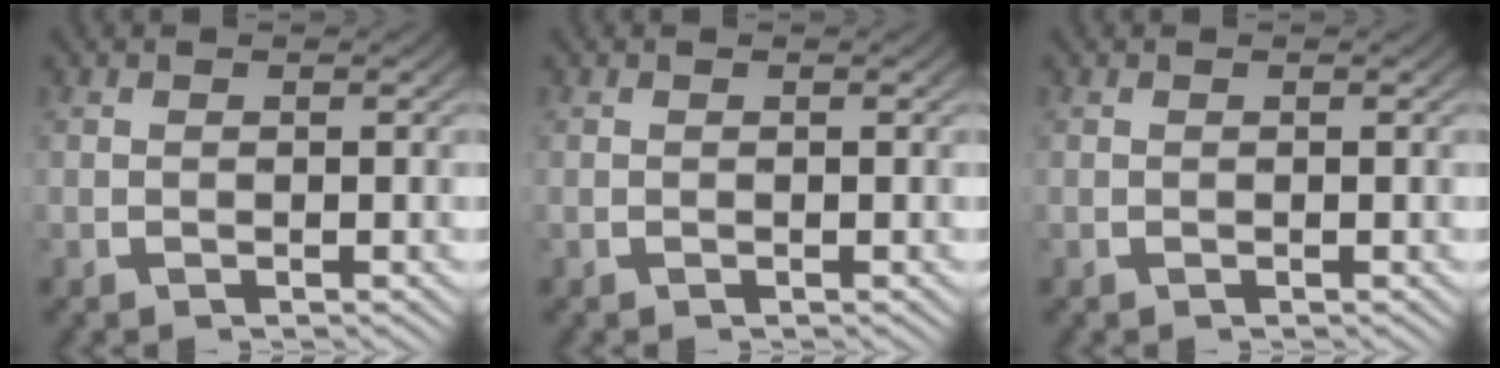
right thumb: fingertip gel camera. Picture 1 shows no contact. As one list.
[{"total": 0.0}, {"total": 0.0}]